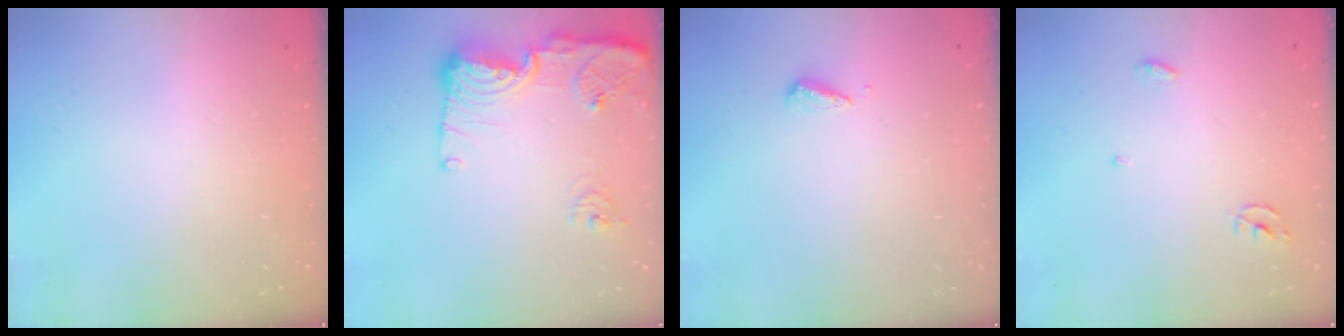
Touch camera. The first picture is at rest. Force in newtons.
{"total": 14.8, "press": 14.7, "slide": 1.5}
{"total": 3.0, "press": 3.0, "slide": 0.2}
{"total": 3.1, "press": 3.1, "slide": 0.2}